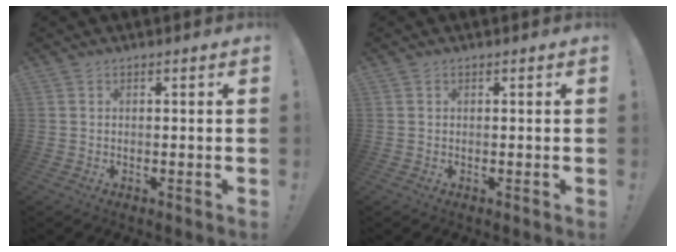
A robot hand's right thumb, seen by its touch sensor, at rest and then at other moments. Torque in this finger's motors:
{"motor_torque": [-0.21, 0.00, -0.21, 0.05, 0.06]}